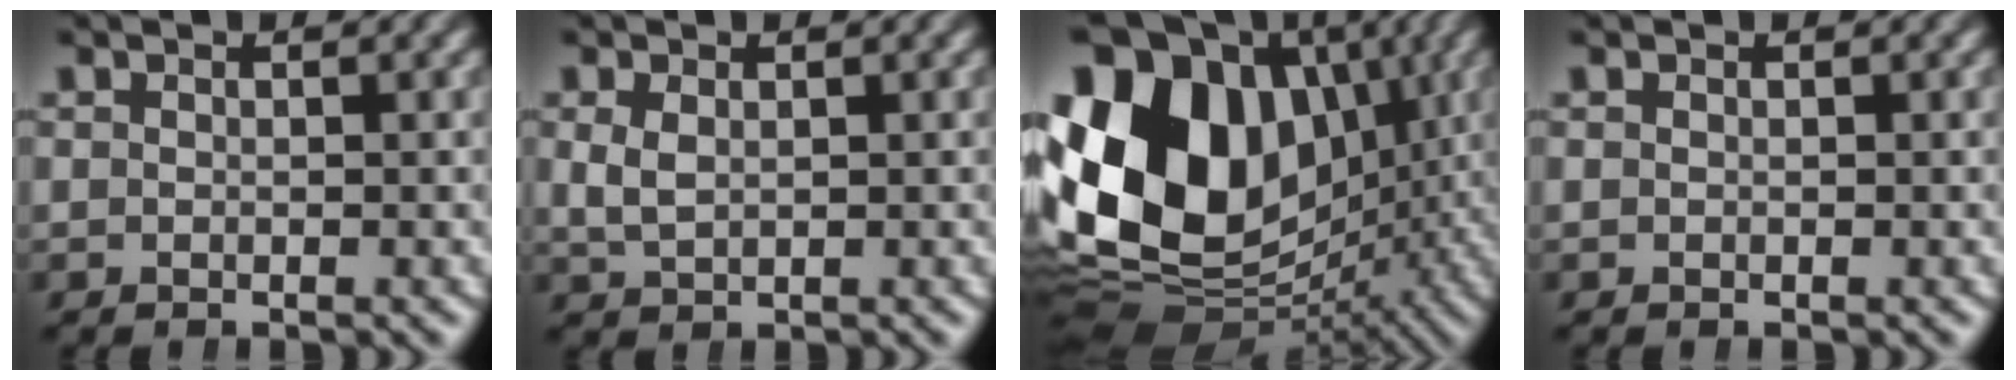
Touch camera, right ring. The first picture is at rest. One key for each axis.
{"total": 2.4, "fx": 0.5, "fy": 1.8, "fz": 1.5, "tx": -0.038, "ty": -0.007, "tz": 0.016}
{"total": 25.3, "fx": 0.8, "fy": 18.5, "fz": 17.2, "tx": -0.310, "ty": -0.038, "tz": 0.025}
{"total": 0.0}